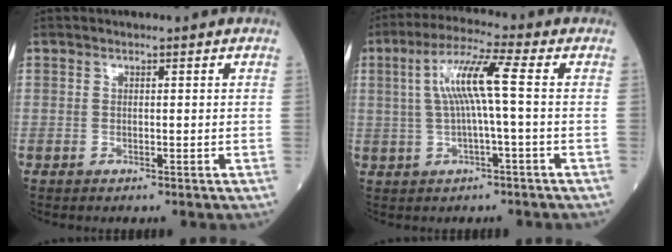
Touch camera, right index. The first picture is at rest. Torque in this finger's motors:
{"motor_torque": [1.30, -0.08, 0.62, 0.17]}